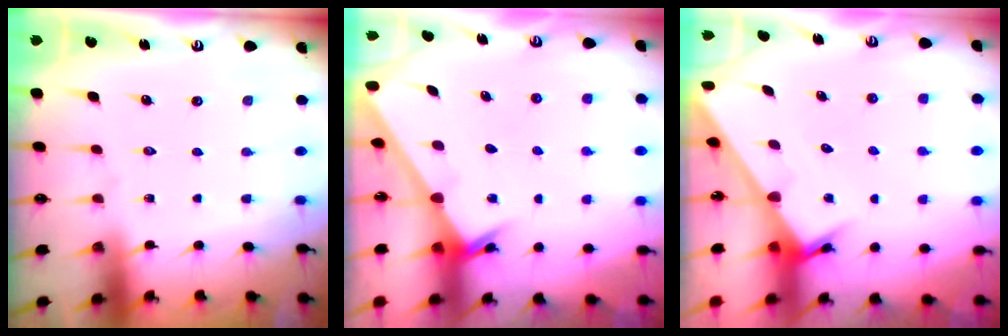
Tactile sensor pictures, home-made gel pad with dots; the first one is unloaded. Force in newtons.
{"total": 2.6, "press": 2.6, "slide": 0.2}
{"total": 3.4, "press": 3.4, "slide": 0.1}